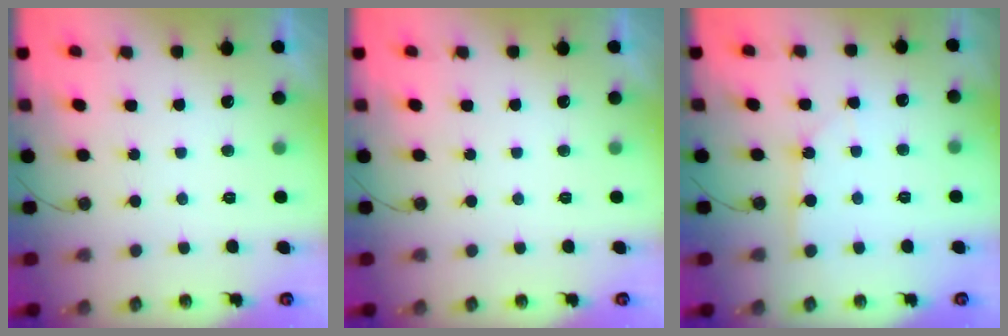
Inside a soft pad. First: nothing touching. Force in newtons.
{"total": 0.0}
{"total": 3.0, "press": 3.0, "slide": 0.4}